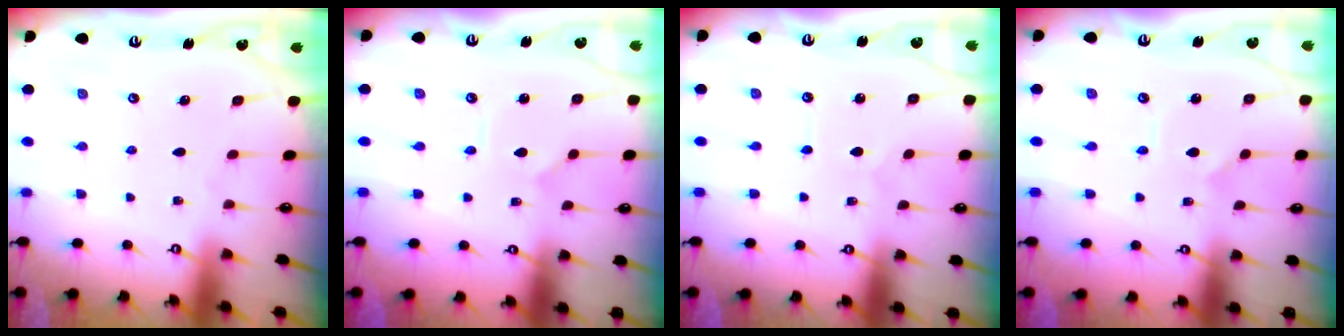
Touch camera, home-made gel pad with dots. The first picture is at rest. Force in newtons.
{"total": 2.1, "press": 2.1, "slide": 0.5}
{"total": 1.1, "press": 1.1, "slide": 0.2}
{"total": 2.4, "press": 2.4, "slide": 0.2}